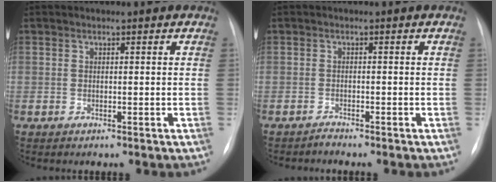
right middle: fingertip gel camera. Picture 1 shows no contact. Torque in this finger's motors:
{"motor_torque": [0.06, -0.07, 0.02, 0.00]}